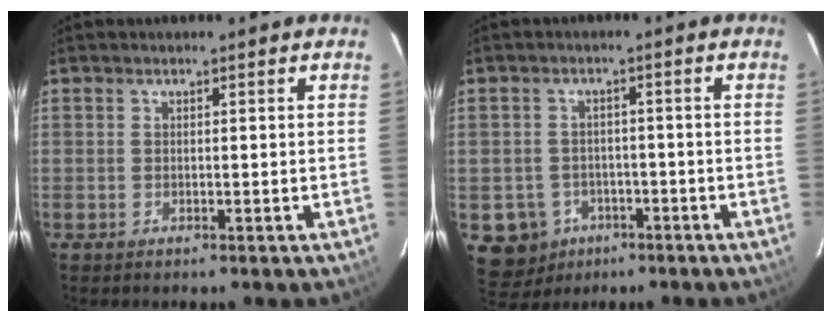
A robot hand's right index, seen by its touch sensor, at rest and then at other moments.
{"total": 7.8, "force": [-3.5, 6.7, 1.6], "torque": [-0.060, 0.014, -0.041]}